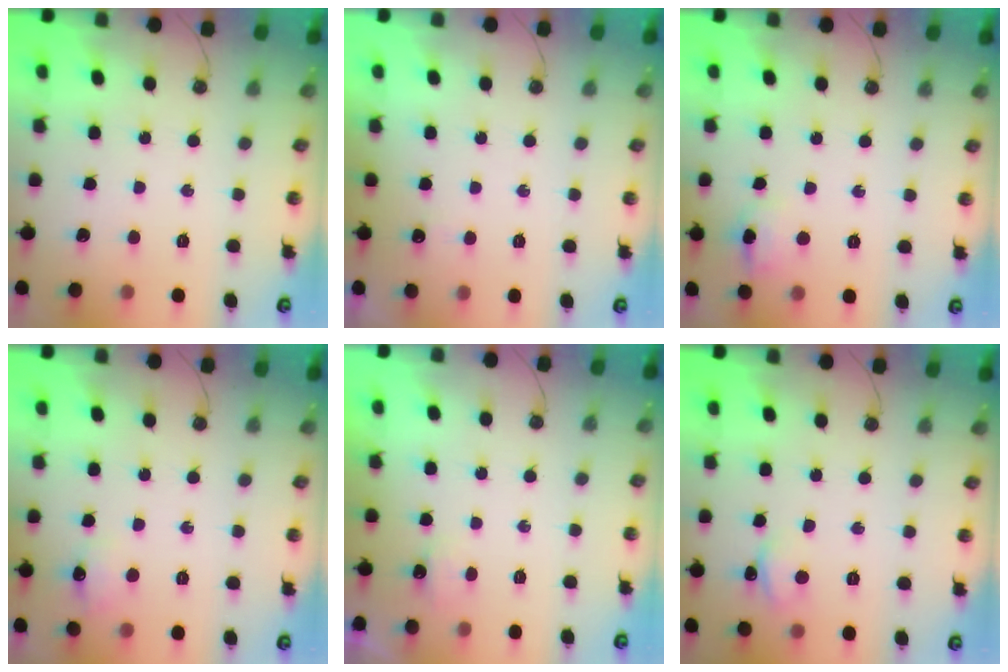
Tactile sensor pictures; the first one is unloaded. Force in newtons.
{"total": 2.5, "press": 2.4, "slide": 0.5}
{"total": 9.1, "press": 5.0, "slide": 7.6}
{"total": 6.5, "press": 6.5, "slide": 1.0}
{"total": 2.6, "press": 2.6, "slide": 0.4}
{"total": 2.5, "press": 2.5, "slide": 0.4}